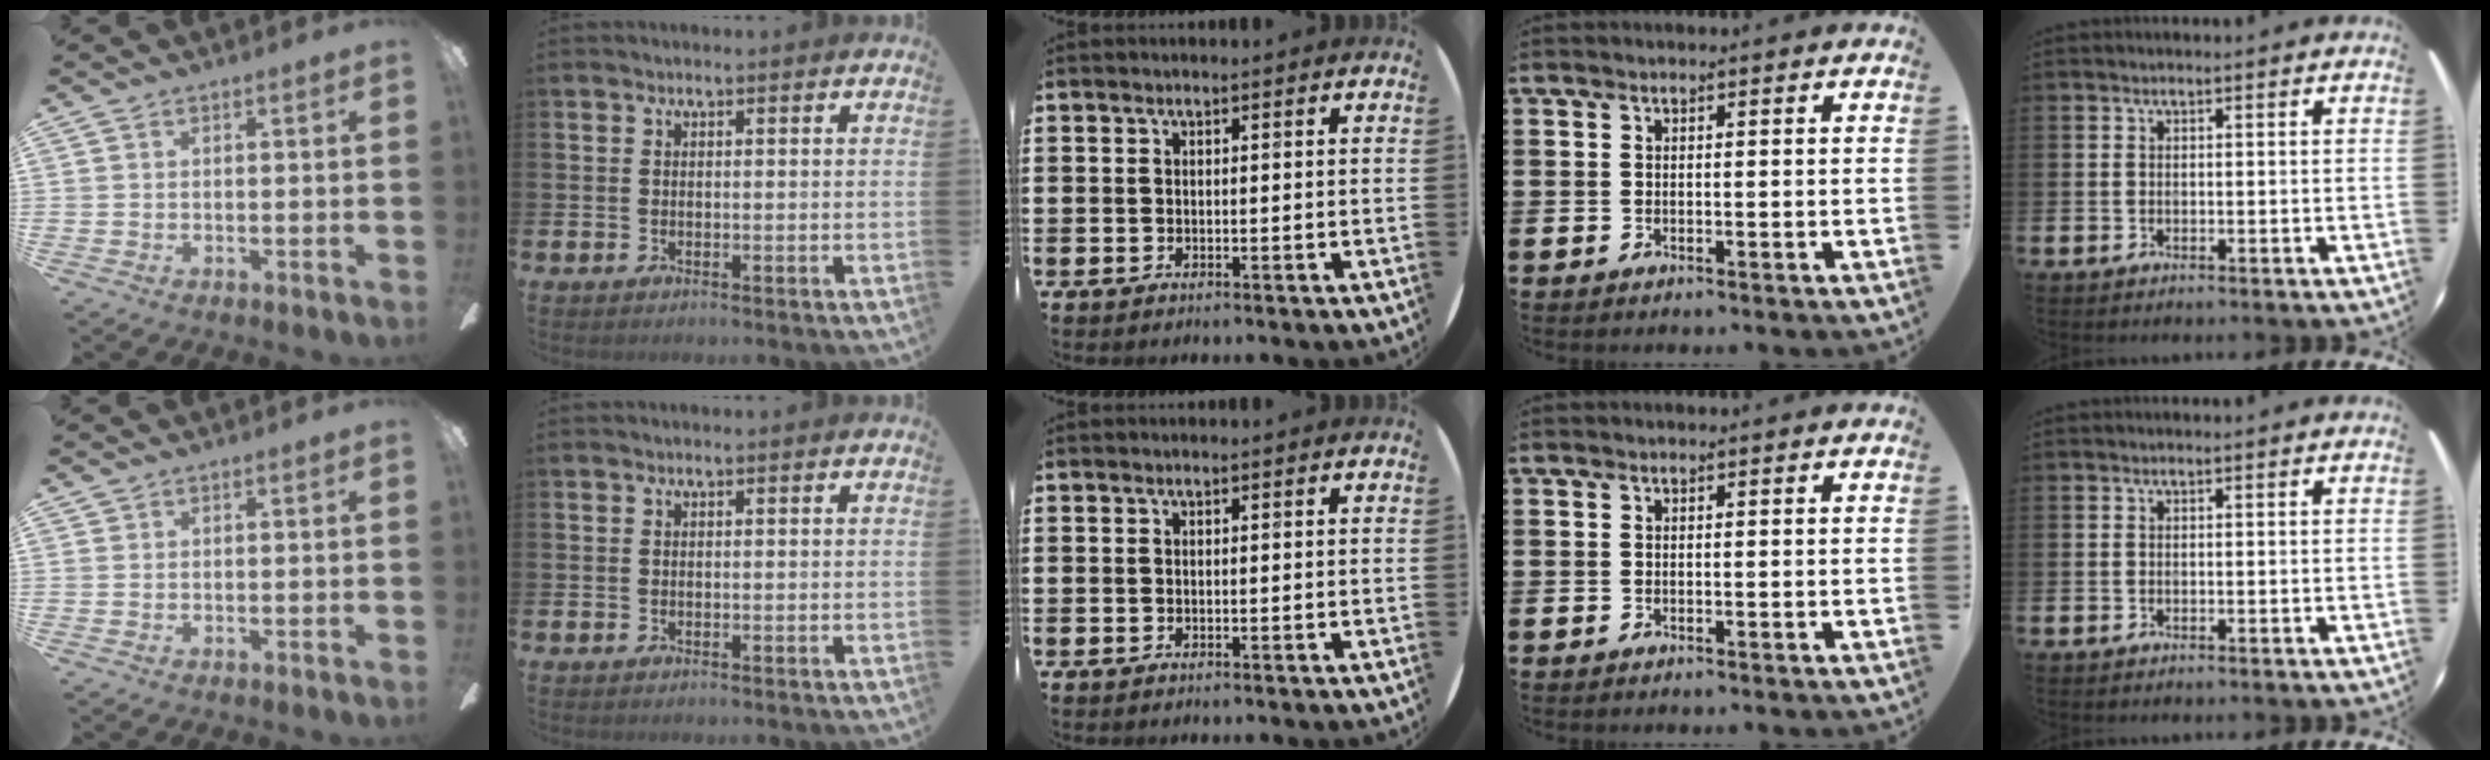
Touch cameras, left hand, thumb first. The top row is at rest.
{}